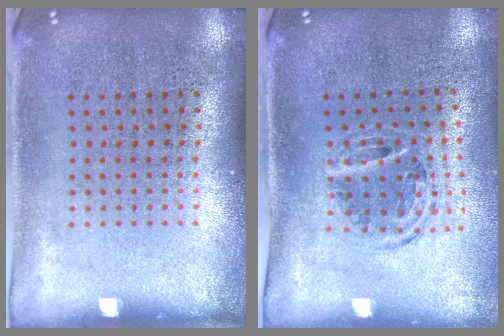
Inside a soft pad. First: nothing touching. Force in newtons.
{"total": 0.9, "press": 0.9, "slide": 0.1}